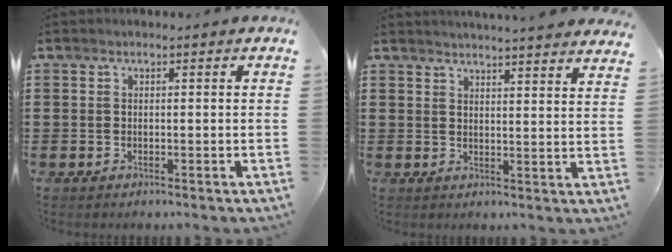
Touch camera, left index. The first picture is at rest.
{"total": 3.5, "force": [3.4, -0.8, 0.2], "torque": [-0.015, -0.020, 0.062]}